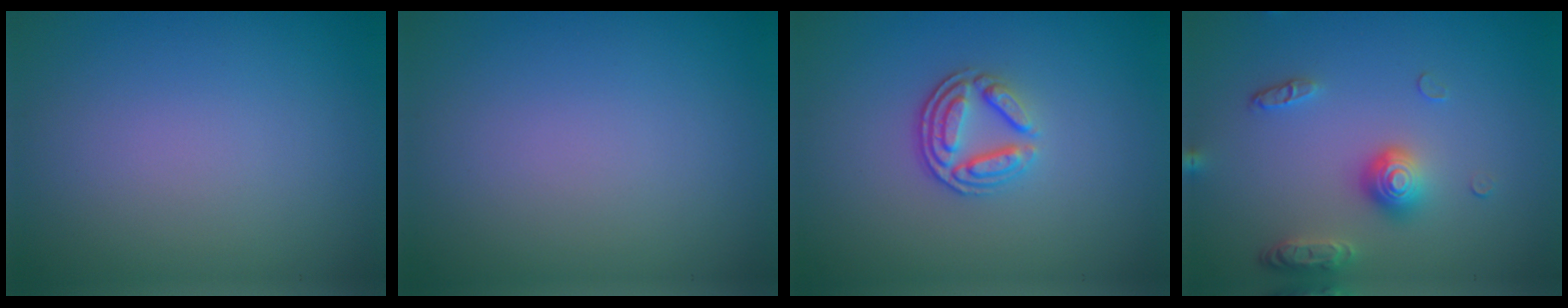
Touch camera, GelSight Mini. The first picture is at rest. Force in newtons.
{"total": 0.0}
{"total": 3.4, "press": 2.7, "slide": 2.1}
{"total": 3.6, "press": 2.9, "slide": 2.2}